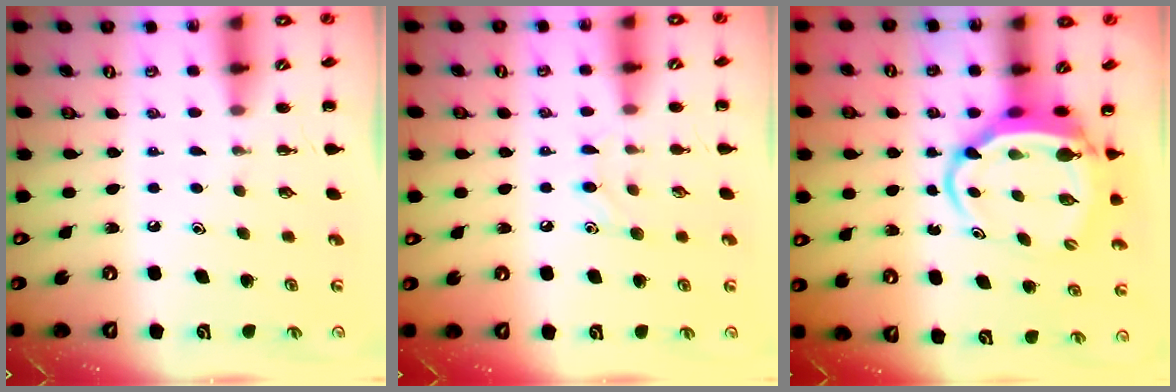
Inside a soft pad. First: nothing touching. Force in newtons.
{"total": 6.1, "press": 6.0, "slide": 1.4}
{"total": 5.9, "press": 5.8, "slide": 1.1}